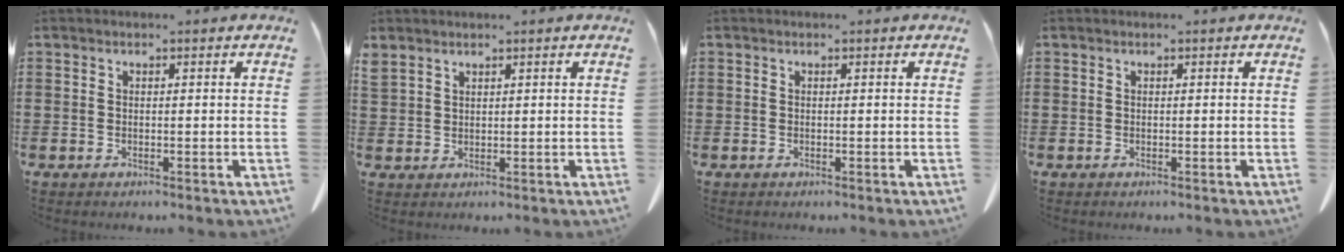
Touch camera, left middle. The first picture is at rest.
{"total": 1.6, "force": [1.5, 0.5, 0.2], "torque": [-0.008, -0.001, 0.032]}
{"total": 0.0}
{"total": 0.0}